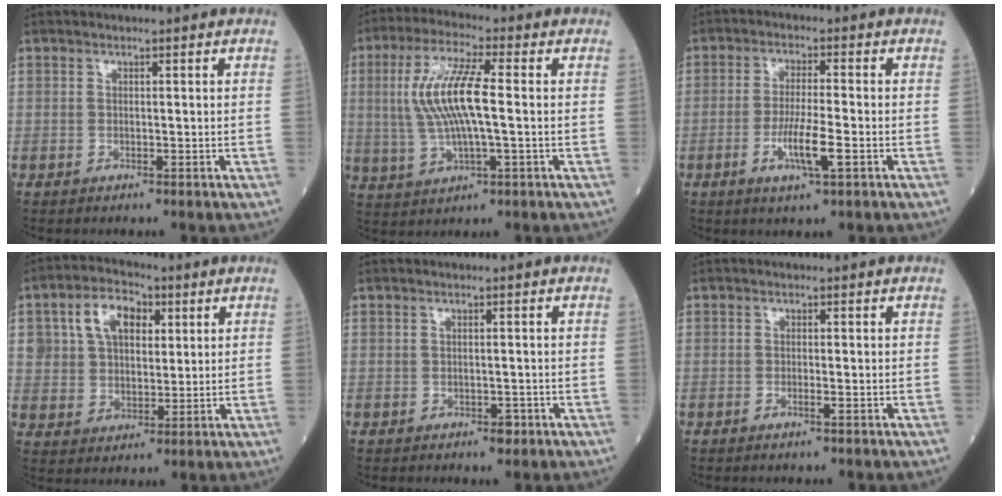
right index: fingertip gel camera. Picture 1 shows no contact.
{"total": 10.6, "force": [0.7, 1.9, 10.4], "torque": [-0.223, 0.008, 0.014]}
{"total": 6.2, "force": [-2.3, 0.3, 5.7], "torque": [-0.107, -0.010, -0.043]}
{"total": 9.0, "force": [3.1, 6.0, 5.9], "torque": [-0.107, 0.026, 0.060]}
{"total": 1.3, "force": [-0.7, 0.6, 0.9], "torque": [-0.010, 0.000, -0.008]}
{"total": 0.9, "force": [-0.5, -0.2, 0.7], "torque": [-0.012, 0.000, -0.010]}